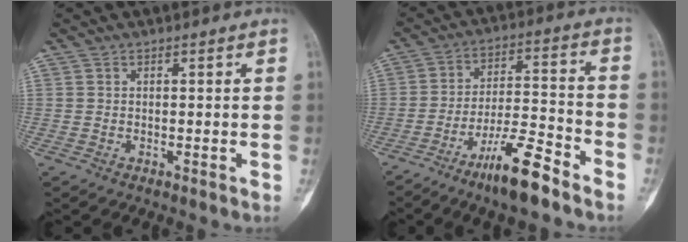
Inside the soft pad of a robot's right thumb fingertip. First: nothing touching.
{"total": 11.7, "force": [-8.1, 2.2, 8.1], "torque": [-0.145, 0.061, -0.143]}